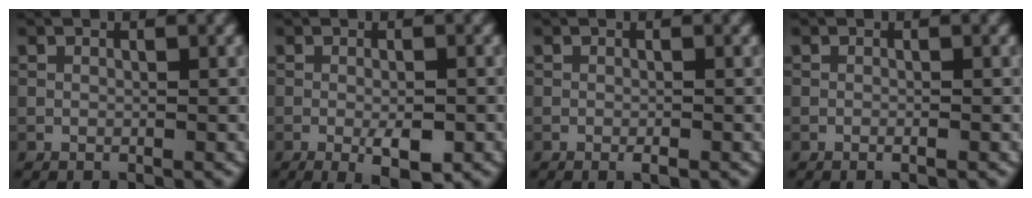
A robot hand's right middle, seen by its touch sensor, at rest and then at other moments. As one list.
[{"total": 3.2, "force": [-1.1, 0.8, 2.9], "torque": [-0.048, -0.007, -0.015]}, {"total": 0.8, "force": [-0.4, 0.2, 0.7], "torque": [-0.011, -0.003, -0.006]}, {"total": 0.7, "force": [-0.2, 0.1, 0.6], "torque": [-0.009, -0.004, -0.008]}]